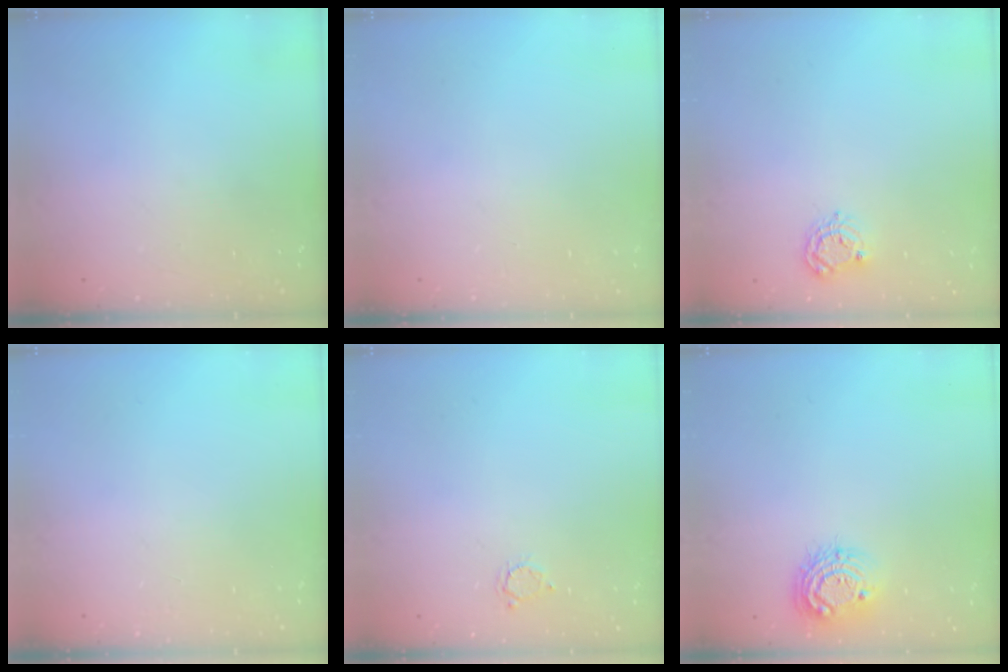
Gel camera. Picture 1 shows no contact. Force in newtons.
{"total": 0.0}
{"total": 5.8, "press": 5.8, "slide": 0.4}
{"total": 0.0}
{"total": 2.8, "press": 2.8, "slide": 0.4}
{"total": 10.9, "press": 10.8, "slide": 0.8}